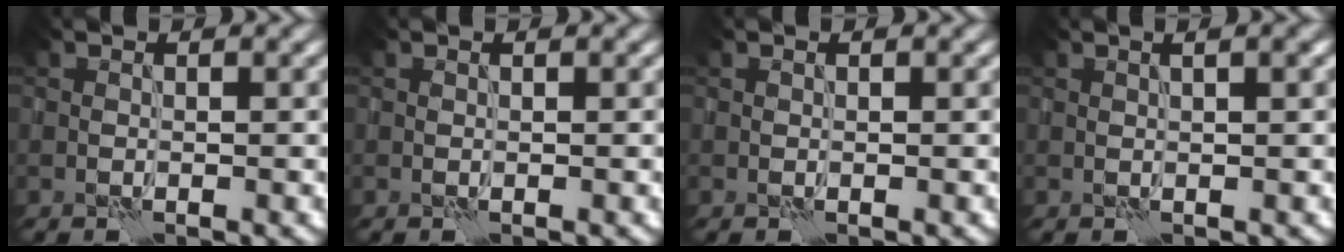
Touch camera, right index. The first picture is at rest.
{"total": 0.0}
{"total": 0.0}
{"total": 2.7, "force": [1.2, 0.8, 2.3], "torque": [-0.017, 0.005, -0.001]}